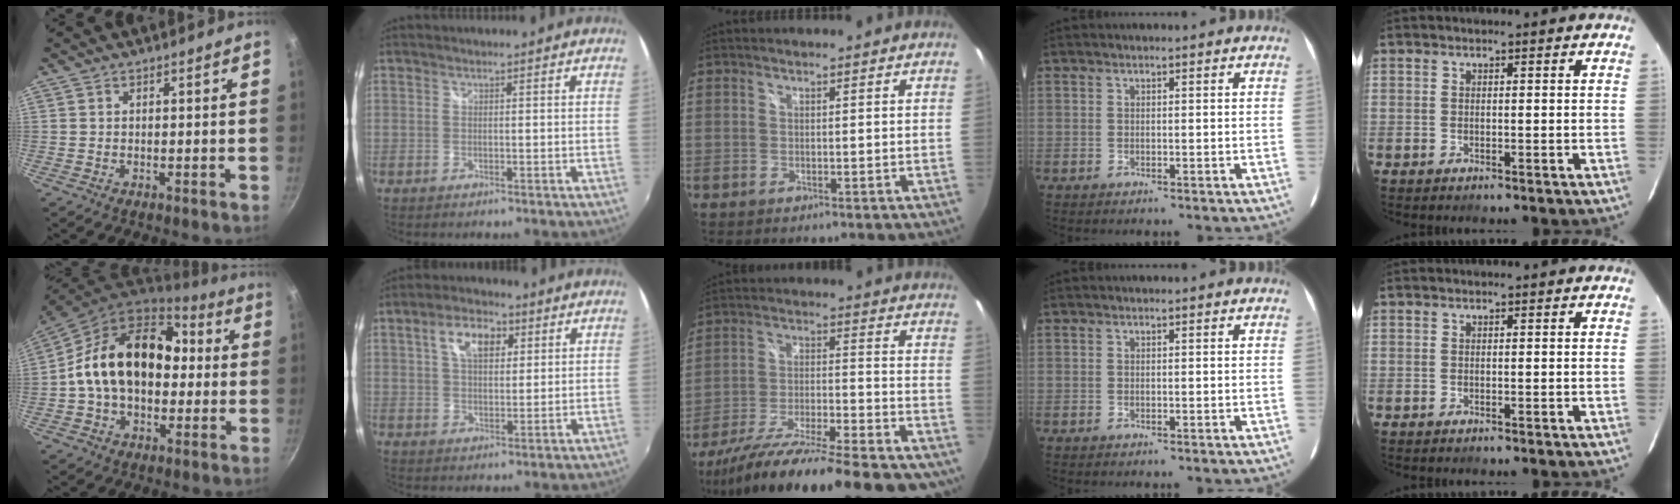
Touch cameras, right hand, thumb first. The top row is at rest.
{"thumb": {"total": 20.0, "force": [0.7, 14.0, 14.2], "torque": [-0.204, 0.047, -0.001]}, "index": {"total": 7.8, "force": [3.0, 4.4, 5.6], "torque": [-0.099, 0.020, 0.050]}, "middle": {"total": 26.5, "force": [-22.1, 4.3, 14.0], "torque": [-0.235, -0.065, -0.323]}}